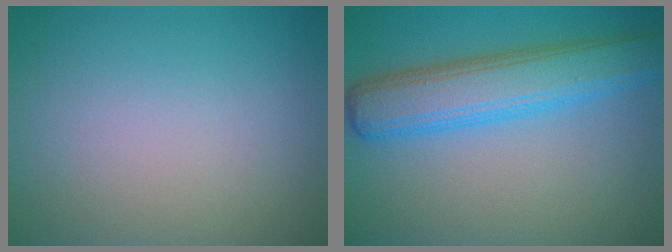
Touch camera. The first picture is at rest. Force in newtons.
{"total": 5.5, "press": 5.4, "slide": 0.3}